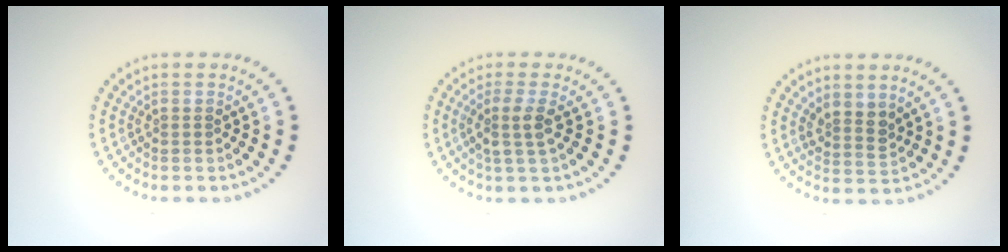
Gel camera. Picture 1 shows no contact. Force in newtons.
{"total": 2.2, "press": 1.9, "slide": 1.2}
{"total": 2.1, "press": 1.7, "slide": 1.4}